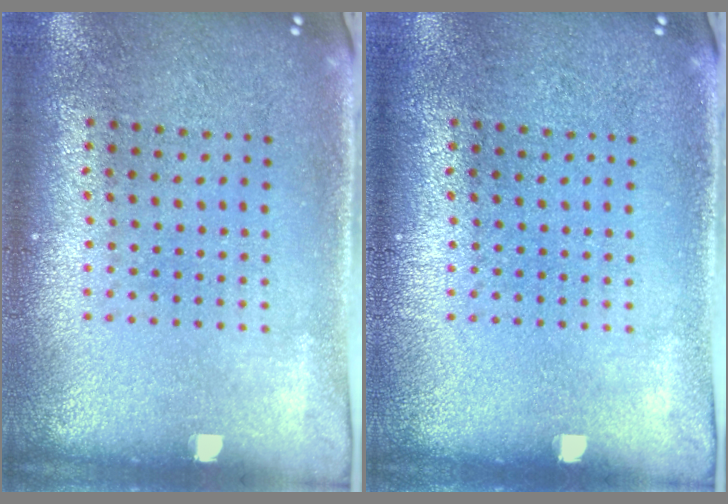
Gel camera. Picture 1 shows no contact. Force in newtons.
{"total": 0.0}